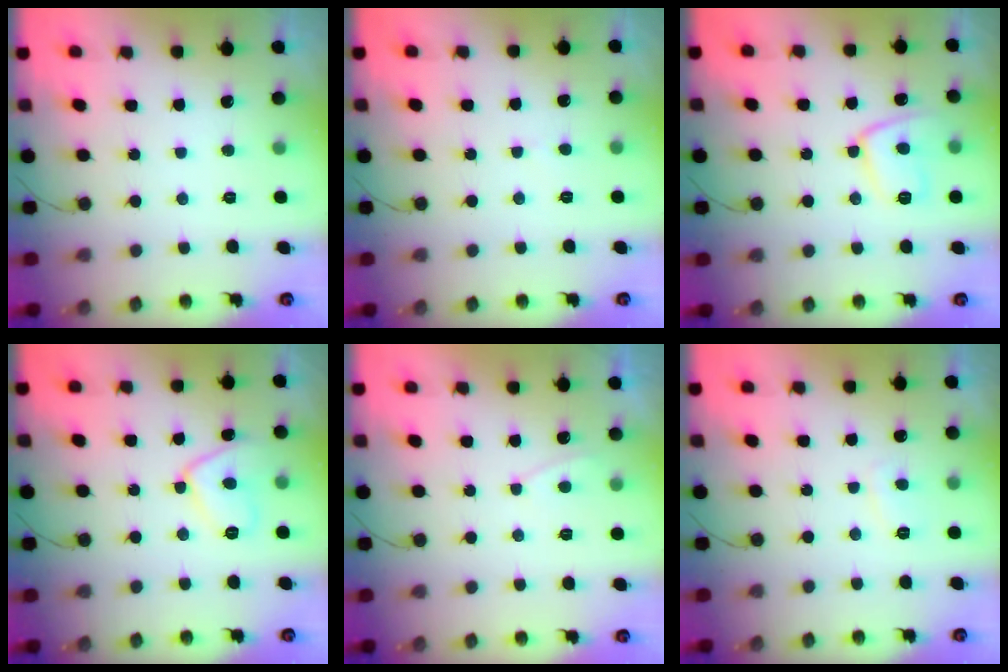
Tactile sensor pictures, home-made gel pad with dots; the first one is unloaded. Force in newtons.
{"total": 2.1, "press": 2.1, "slide": 0.2}
{"total": 11.1, "press": 11.1, "slide": 0.8}
{"total": 9.0, "press": 9.0, "slide": 0.7}
{"total": 2.0, "press": 2.0, "slide": 0.3}
{"total": 2.8, "press": 2.7, "slide": 0.8}